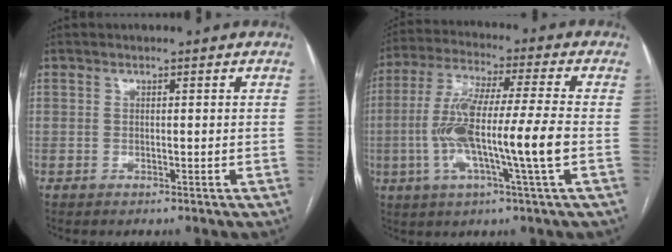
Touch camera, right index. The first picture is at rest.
{"total": 13.9, "force": [-2.5, 0.0, 13.7], "torque": [-0.271, 0.005, -0.051]}